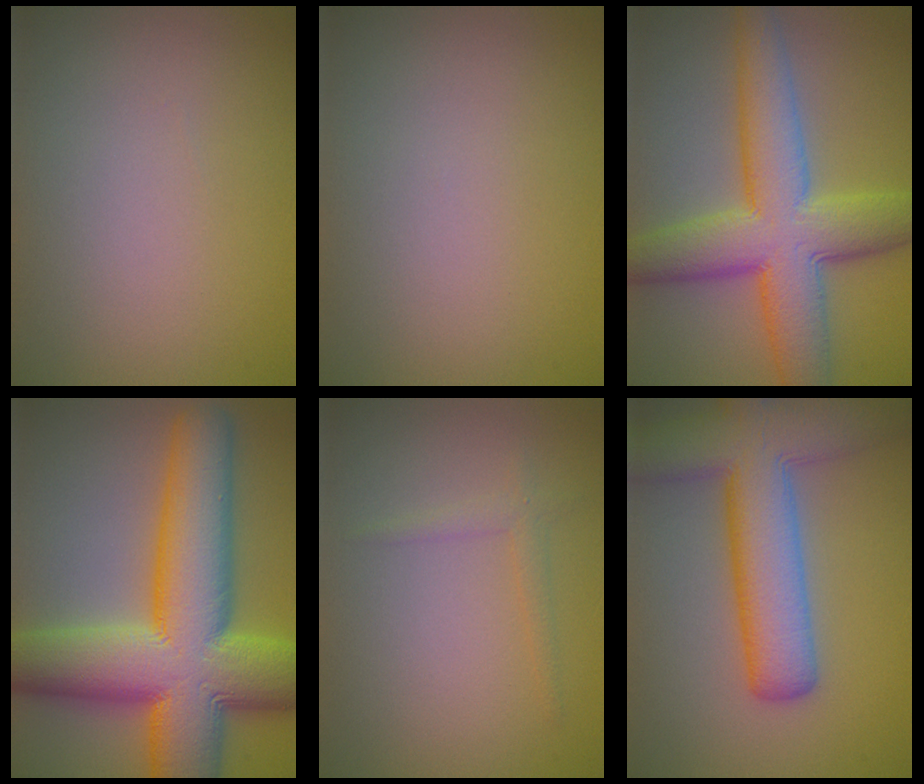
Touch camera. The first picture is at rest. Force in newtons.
{"total": 0.0}
{"total": 9.7, "press": 9.6, "slide": 0.2}
{"total": 15.4, "press": 15.4, "slide": 0.5}
{"total": 1.2, "press": 1.2, "slide": 0.1}
{"total": 9.6, "press": 9.6, "slide": 0.5}